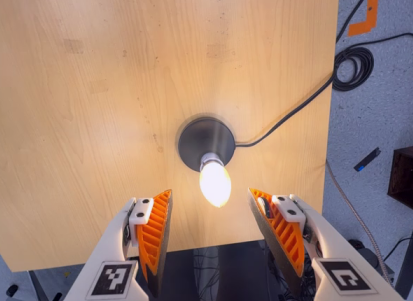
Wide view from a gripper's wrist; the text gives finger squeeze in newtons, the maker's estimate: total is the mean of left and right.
{"total": 0.0}